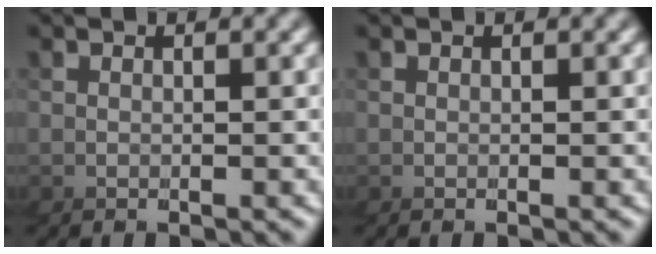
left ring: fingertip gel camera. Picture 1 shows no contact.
{"total": 0.0}